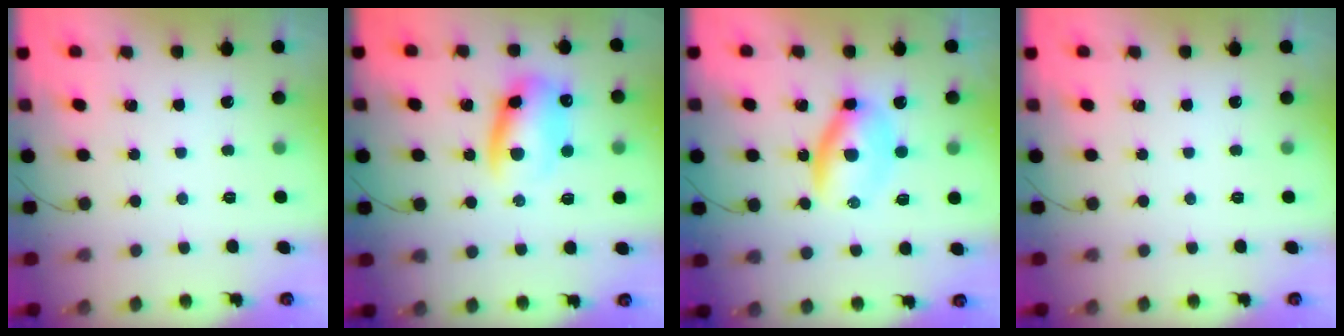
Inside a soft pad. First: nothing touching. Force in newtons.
{"total": 10.9, "press": 10.6, "slide": 2.4}
{"total": 5.8, "press": 5.8, "slide": 0.7}
{"total": 0.0}